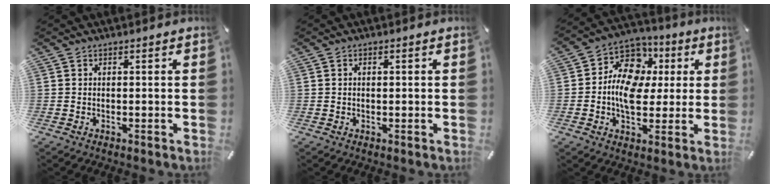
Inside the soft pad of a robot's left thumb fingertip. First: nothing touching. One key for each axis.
{"total": 0.7, "fx": 0.1, "fy": 0.4, "fz": 0.6, "tx": -0.012, "ty": 0.002, "tz": 0.000}
{"total": 13.3, "fx": -0.2, "fy": 10.1, "fz": 8.6, "tx": -0.152, "ty": 0.008, "tz": -0.003}